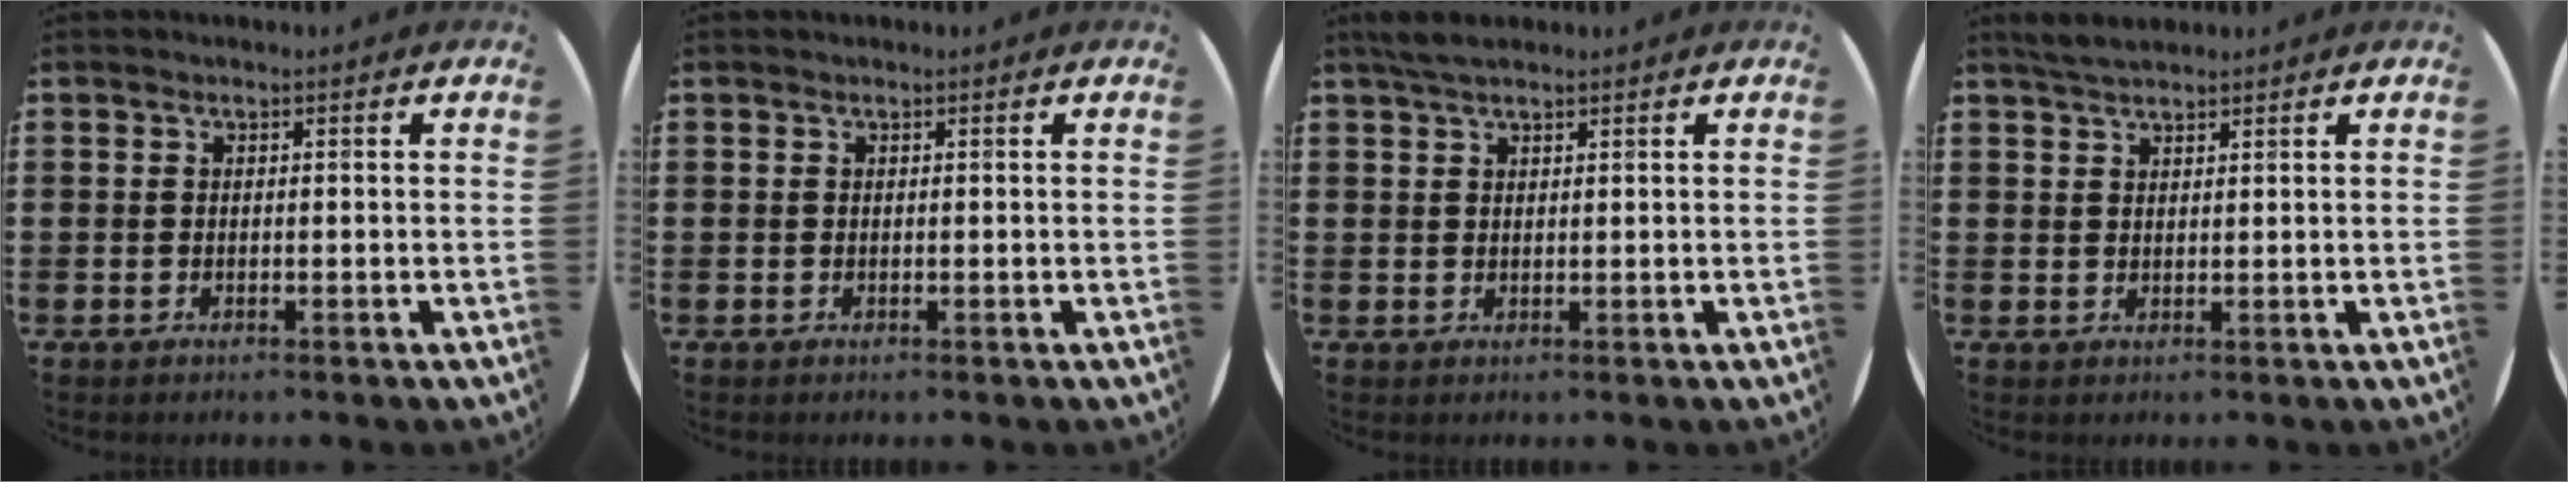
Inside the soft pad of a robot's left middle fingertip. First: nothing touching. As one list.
[{"total": 0.0}, {"total": 2.4, "force": [2.0, 0.5, 1.2], "torque": [-0.027, 0.005, 0.037]}, {"total": 2.7, "force": [2.4, 0.6, 1.0], "torque": [-0.024, 0.005, 0.046]}]